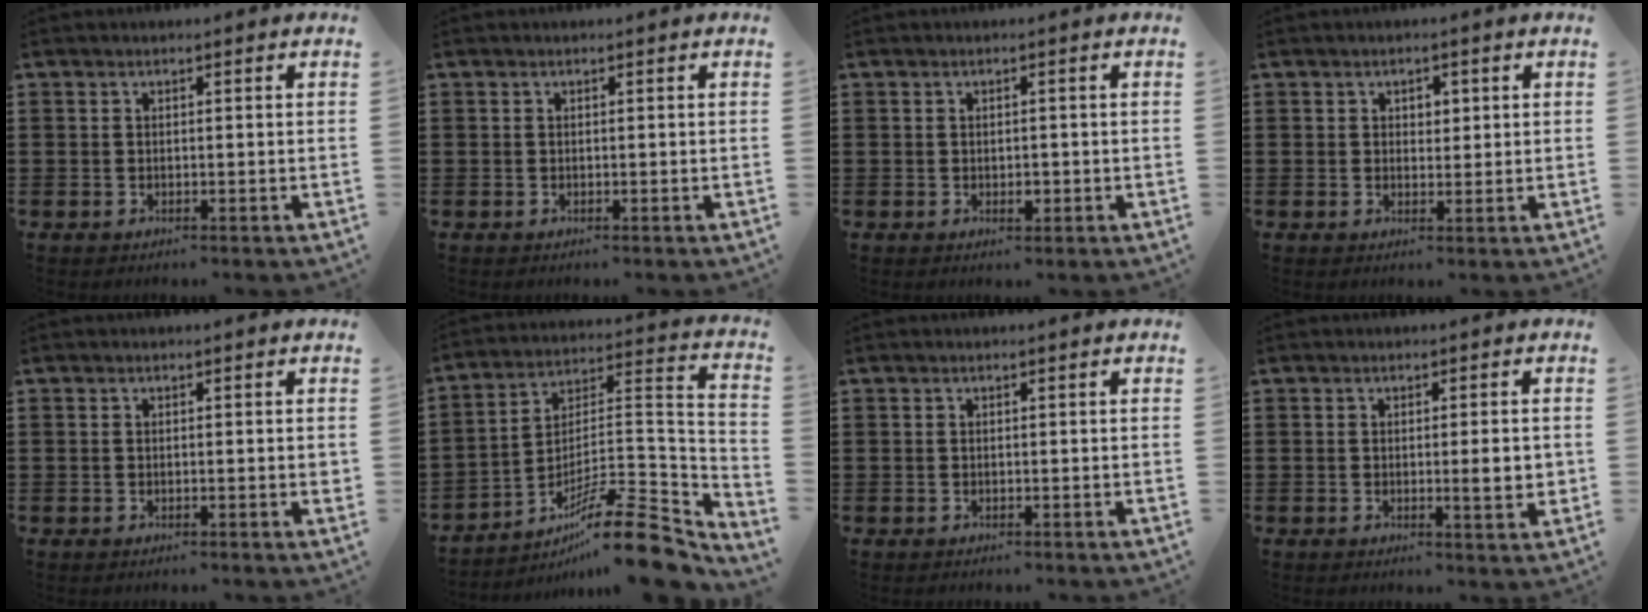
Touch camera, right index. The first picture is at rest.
{"total": 0.0}
{"total": 1.6, "force": [-0.2, 0.8, 1.3], "torque": [-0.024, 0.000, -0.004]}
{"total": 1.6, "force": [0.6, 1.2, 0.8], "torque": [-0.019, 0.009, 0.010]}
{"total": 0.7, "force": [0.0, 0.2, 0.7], "torque": [-0.013, 0.000, 0.001]}
{"total": 14.4, "force": [-10.4, 2.7, 9.6], "torque": [-0.146, 0.038, -0.186]}
{"total": 0.0}
{"total": 3.8, "force": [0.0, 0.7, 3.7], "torque": [-0.057, -0.004, -0.002]}